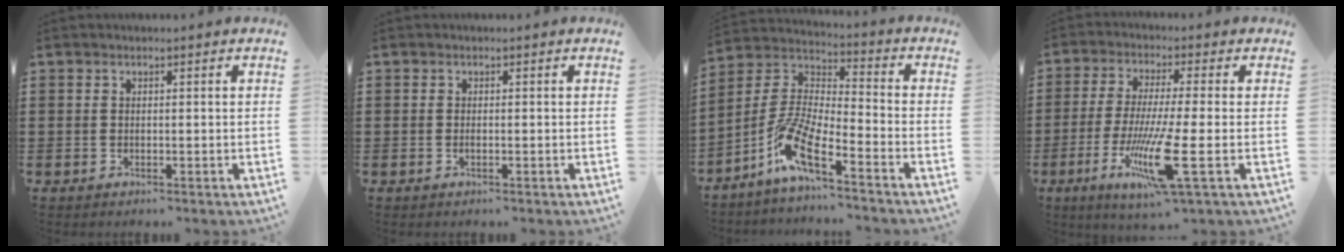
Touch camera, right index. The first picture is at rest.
{"total": 0.0}
{"total": 9.1, "force": [-6.5, 1.1, 6.2], "torque": [-0.157, -0.023, -0.137]}
{"total": 11.9, "force": [-3.8, 0.8, 11.3], "torque": [-0.234, -0.025, -0.072]}